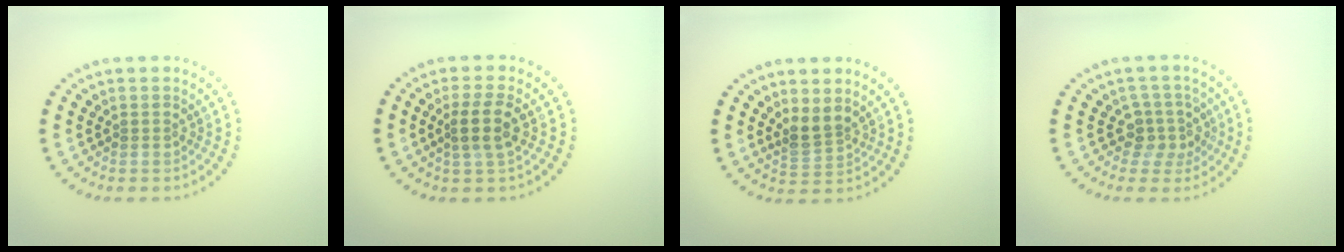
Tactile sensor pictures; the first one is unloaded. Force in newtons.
{"total": 2.6, "press": 2.4, "slide": 1.1}
{"total": 2.4, "press": 1.8, "slide": 1.6}
{"total": 2.6, "press": 2.0, "slide": 1.7}